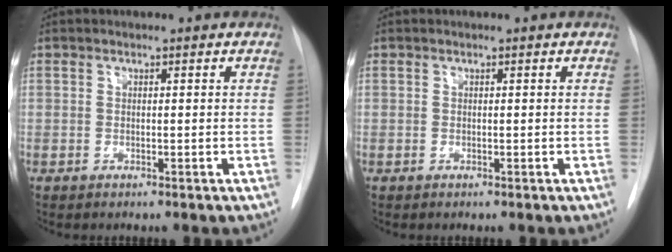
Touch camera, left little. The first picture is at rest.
{"total": 0.0}